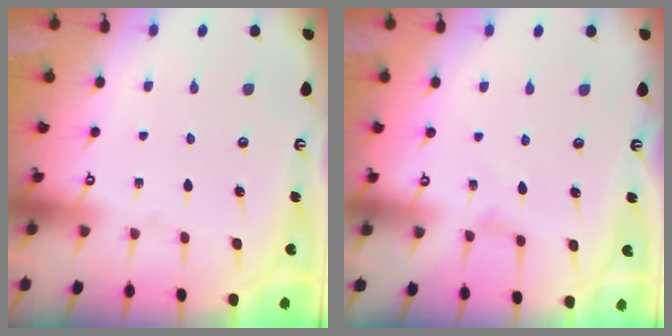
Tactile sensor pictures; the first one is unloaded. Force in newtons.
{"total": 1.8, "press": 1.7, "slide": 0.3}